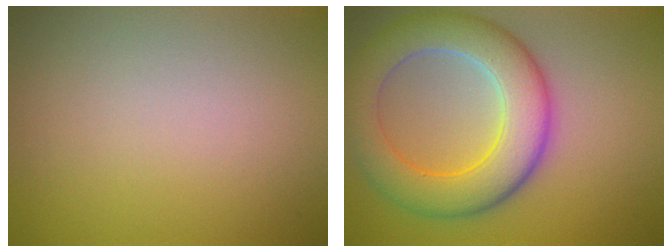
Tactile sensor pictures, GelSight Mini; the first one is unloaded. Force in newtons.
{"total": 8.3, "press": 8.3, "slide": 0.4}